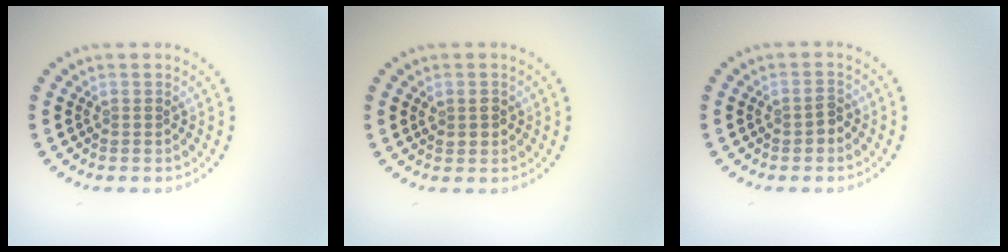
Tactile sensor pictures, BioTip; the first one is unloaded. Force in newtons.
{"total": 1.5, "press": 1.5, "slide": 0.3}
{"total": 1.3, "press": 1.3, "slide": 0.4}